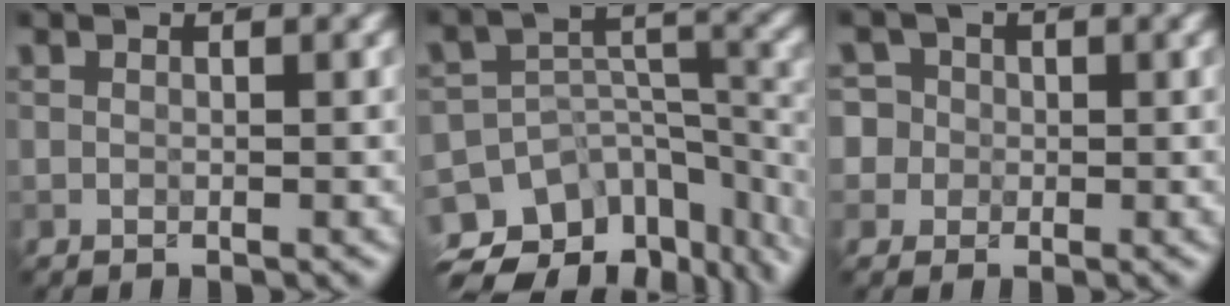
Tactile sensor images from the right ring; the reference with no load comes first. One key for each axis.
{"total": 14.0, "fx": -9.8, "fy": 8.4, "fz": 5.4, "tx": -0.106, "ty": -0.004, "tz": -0.106}
{"total": 4.9, "fx": 0.0, "fy": 4.7, "fz": 1.2, "tx": -0.015, "ty": 0.032, "tz": -0.028}